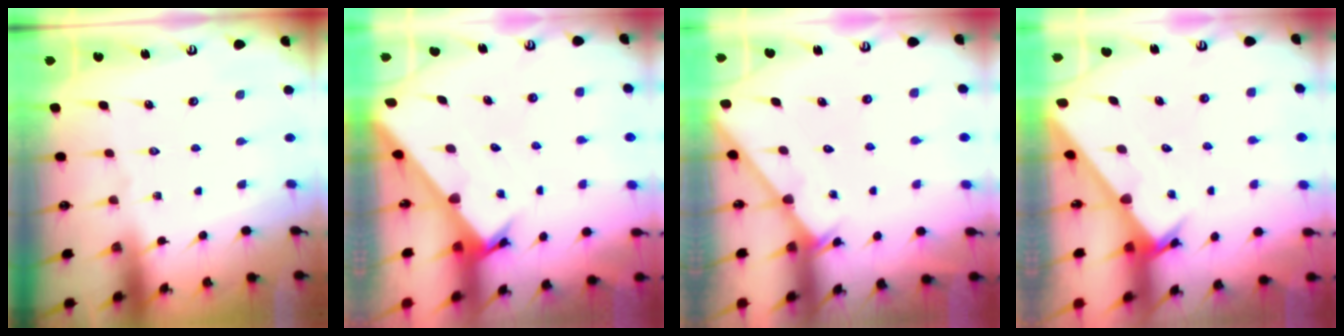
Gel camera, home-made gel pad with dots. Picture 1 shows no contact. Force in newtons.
{"total": 2.5, "press": 2.5, "slide": 0.2}
{"total": 1.2, "press": 1.2, "slide": 0.0}
{"total": 2.7, "press": 2.7, "slide": 0.1}